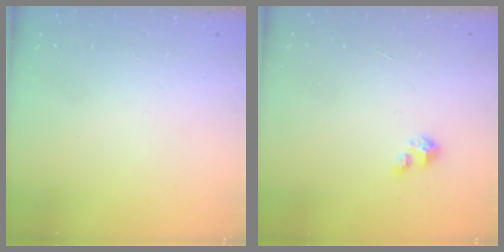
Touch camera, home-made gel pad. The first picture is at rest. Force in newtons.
{"total": 1.8, "press": 1.8, "slide": 0.1}